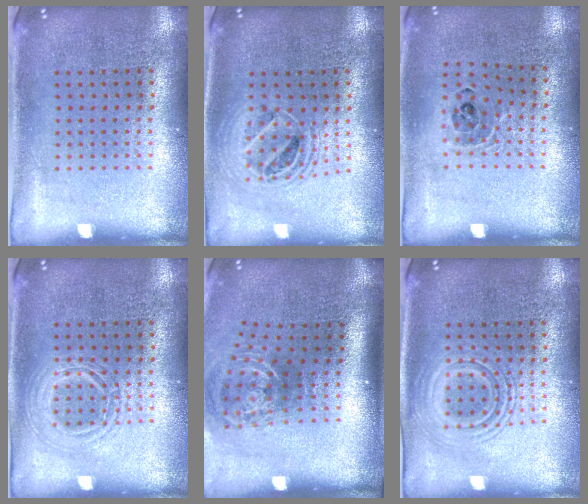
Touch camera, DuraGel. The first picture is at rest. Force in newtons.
{"total": 1.7, "press": 1.5, "slide": 0.8}
{"total": 0.8, "press": 0.8, "slide": 0.2}
{"total": 2.2, "press": 2.2, "slide": 0.3}
{"total": 2.1, "press": 1.3, "slide": 1.7}
{"total": 2.6, "press": 2.6, "slide": 0.5}